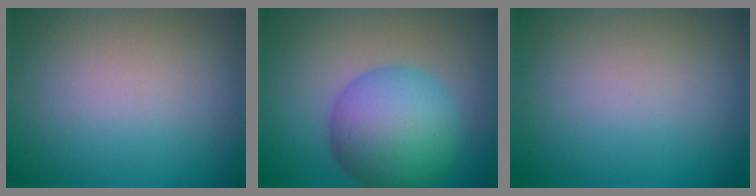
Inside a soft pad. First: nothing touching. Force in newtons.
{"total": 9.2, "press": 9.2, "slide": 0.2}
{"total": 0.0}